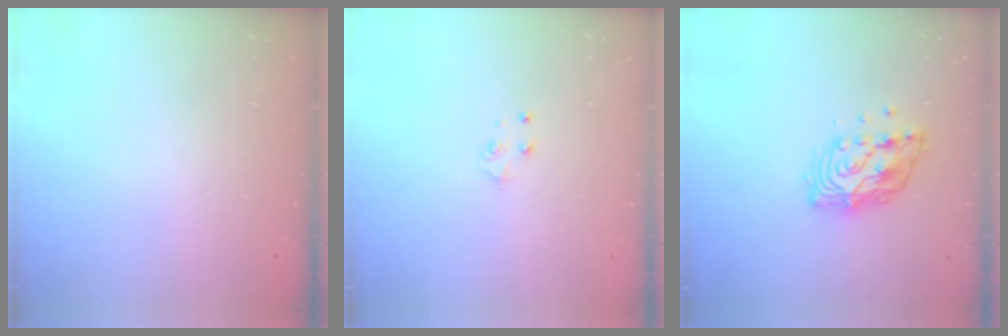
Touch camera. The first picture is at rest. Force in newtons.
{"total": 4.5, "press": 4.5, "slide": 0.6}
{"total": 12.1, "press": 12.0, "slide": 0.9}